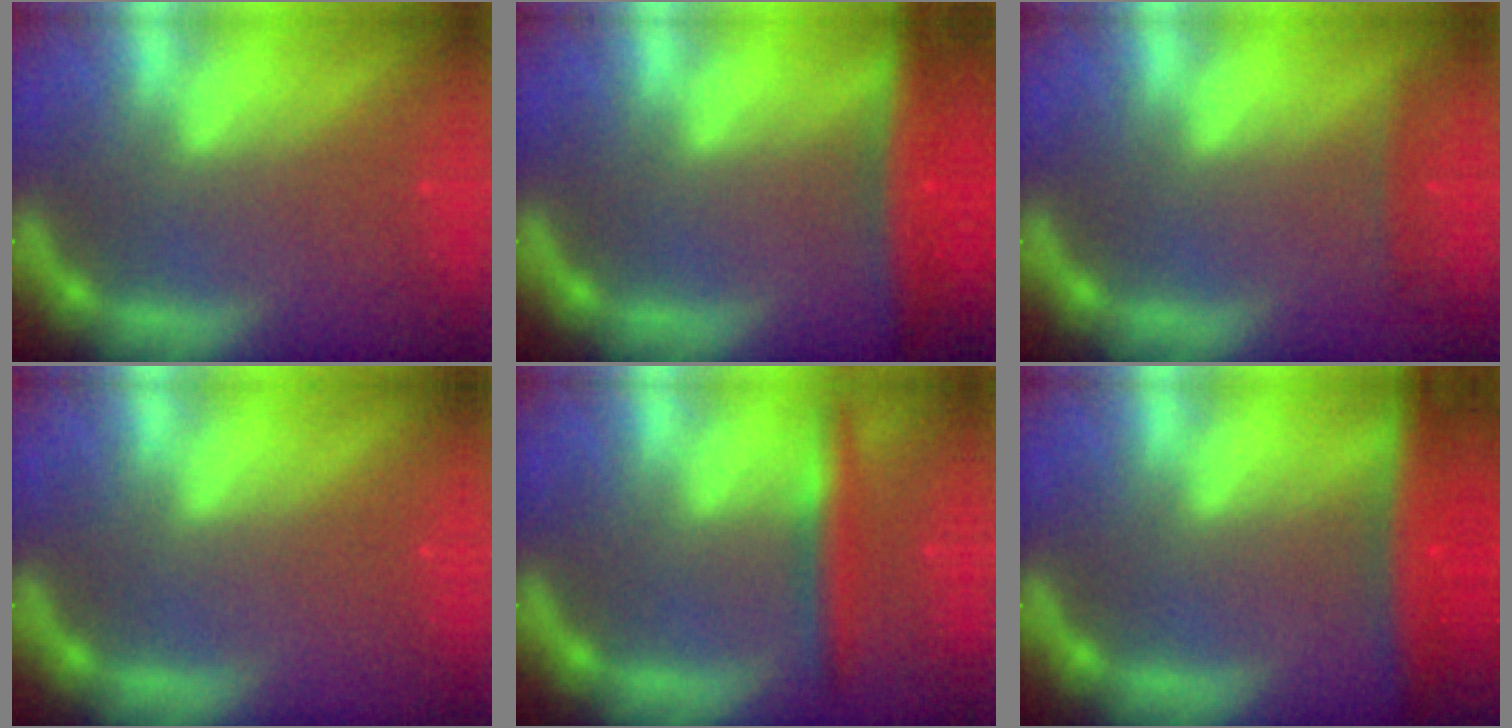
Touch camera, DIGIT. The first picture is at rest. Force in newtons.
{"total": 5.5}
{"total": 1.4}
{"total": 0.0}
{"total": 3.5}
{"total": 5.9}